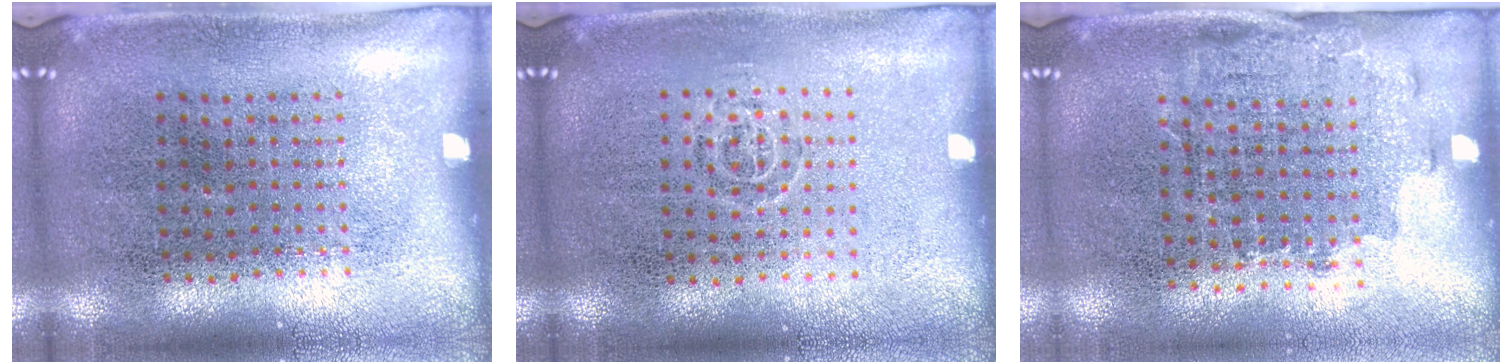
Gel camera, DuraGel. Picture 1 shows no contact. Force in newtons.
{"total": 0.7, "press": 0.5, "slide": 0.5}
{"total": 1.5, "press": 1.2, "slide": 0.9}